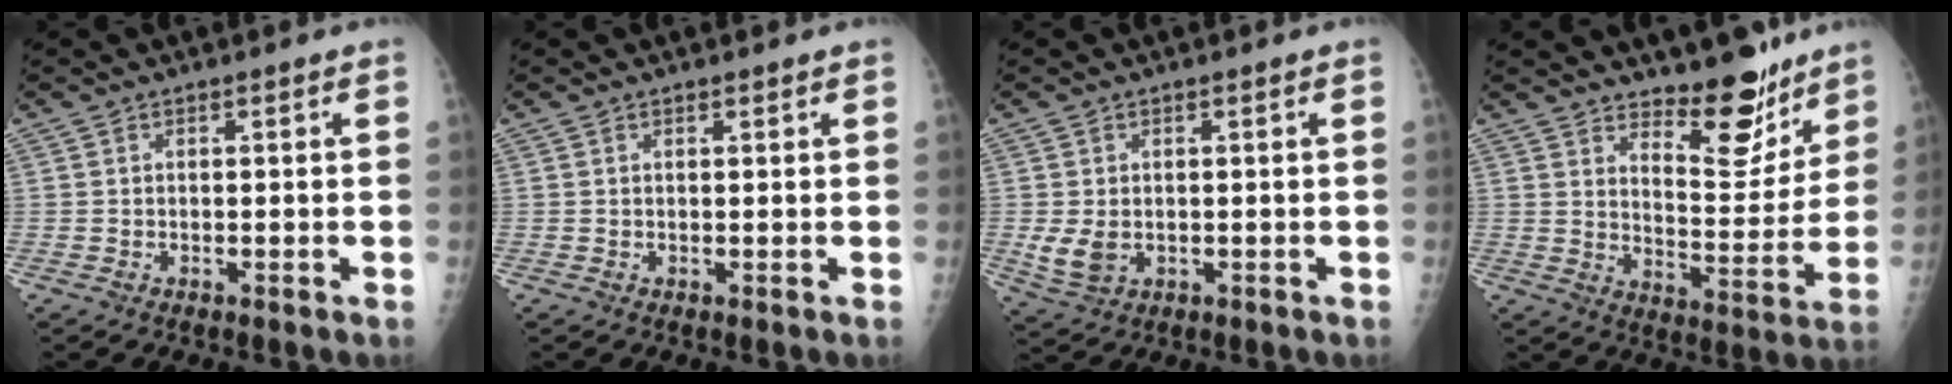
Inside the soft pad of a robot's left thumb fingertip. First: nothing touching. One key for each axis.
{"total": 0.5, "fx": 0.5, "fy": 0.2, "fz": 0.2, "tx": -0.006, "ty": -0.004, "tz": 0.007}
{"total": 4.4, "fx": -0.2, "fy": 3.2, "fz": 3.0, "tx": -0.059, "ty": -0.011, "tz": 0.006}
{"total": 12.2, "fx": 9.5, "fy": 4.6, "fz": 6.2, "tx": -0.049, "ty": -0.081, "tz": 0.153}